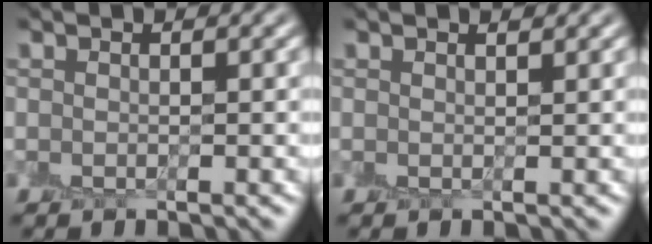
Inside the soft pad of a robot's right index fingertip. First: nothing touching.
{"total": 0.5, "force": [0.4, 0.1, 0.3], "torque": [-0.004, 0.002, 0.006]}